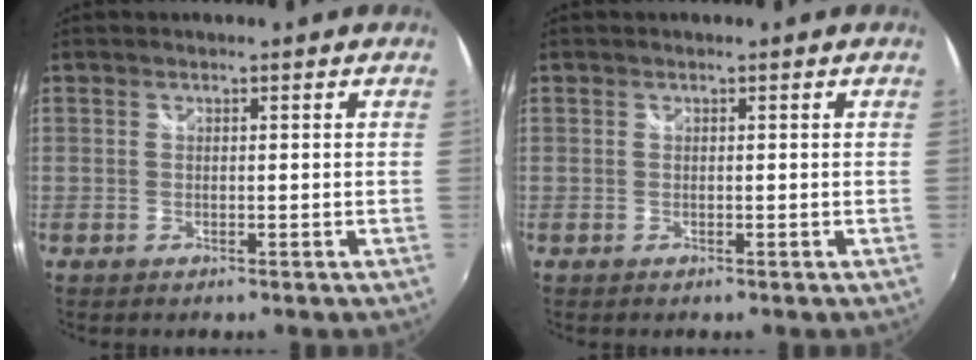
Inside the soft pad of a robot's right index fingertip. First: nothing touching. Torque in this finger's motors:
{"motor_torque": [0.26, 0.14, 0.06, 0.01]}